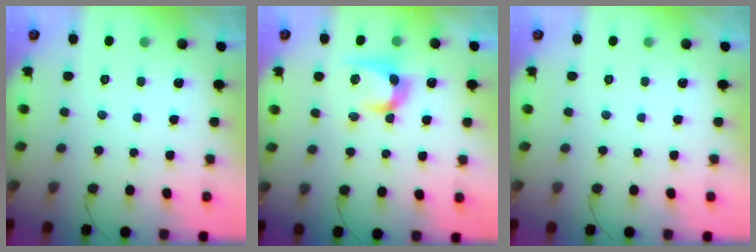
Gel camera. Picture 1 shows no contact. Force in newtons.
{"total": 12.5, "press": 12.5, "slide": 0.7}
{"total": 0.0}